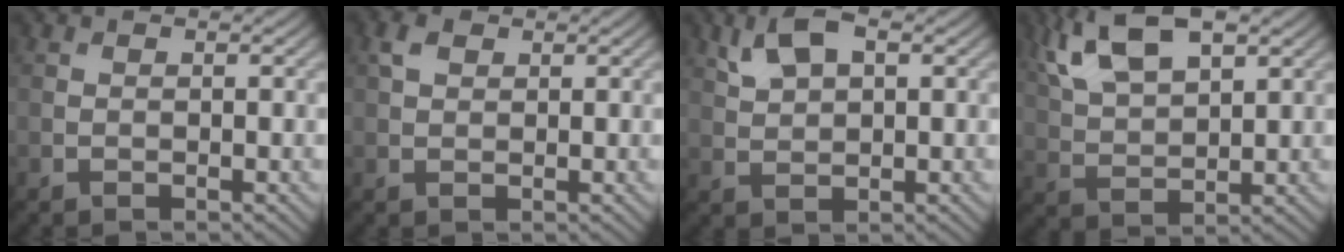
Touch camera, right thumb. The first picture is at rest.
{"total": 2.2, "force": [1.0, 1.4, 1.3], "torque": [-0.033, 0.006, 0.019]}
{"total": 5.6, "force": [2.7, 2.6, 4.1], "torque": [-0.096, 0.008, 0.053]}
{"total": 10.9, "force": [6.1, 4.5, 7.9], "torque": [-0.183, 0.014, 0.121]}